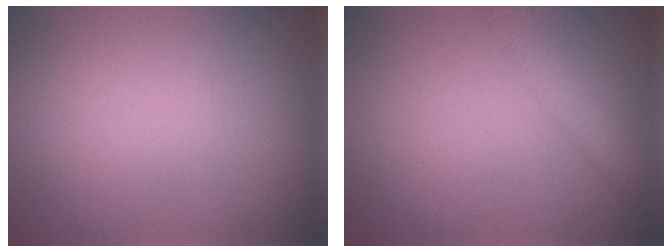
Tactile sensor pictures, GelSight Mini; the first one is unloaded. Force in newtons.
{"total": 2.5, "press": 2.5, "slide": 0.1}